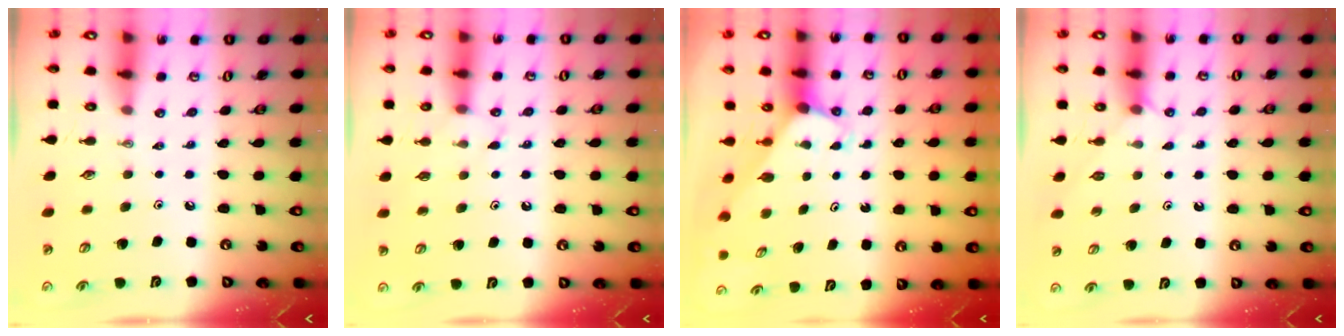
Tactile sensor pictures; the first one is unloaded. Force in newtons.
{"total": 5.8, "press": 5.7, "slide": 0.5}
{"total": 3.1, "press": 3.1, "slide": 0.0}
{"total": 3.8, "press": 3.8, "slide": 0.4}